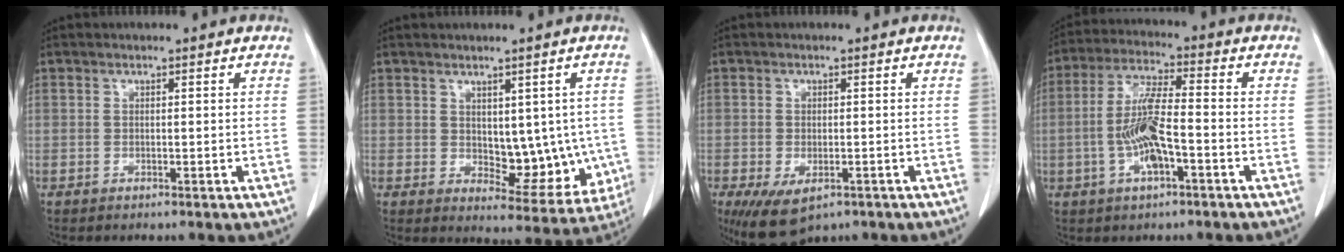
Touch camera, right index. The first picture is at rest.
{"total": 9.1, "force": [-0.2, 5.2, 7.5], "torque": [-0.076, -0.001, 0.014]}
{"total": 6.7, "force": [-3.8, 3.4, 4.4], "torque": [-0.076, -0.012, -0.054]}
{"total": 9.1, "force": [-2.4, 2.0, 8.6], "torque": [-0.177, 0.006, -0.048]}